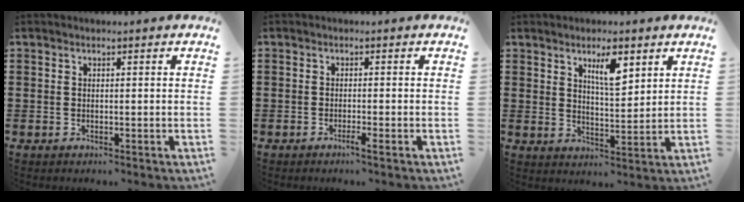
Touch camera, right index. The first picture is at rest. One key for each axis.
{"total": 1.5, "fx": -1.0, "fy": -0.1, "fz": 1.2, "tx": -0.020, "ty": -0.006, "tz": -0.017}
{"total": 5.4, "fx": 3.1, "fy": 1.6, "fz": 4.1, "tx": -0.072, "ty": 0.001, "tz": 0.049}